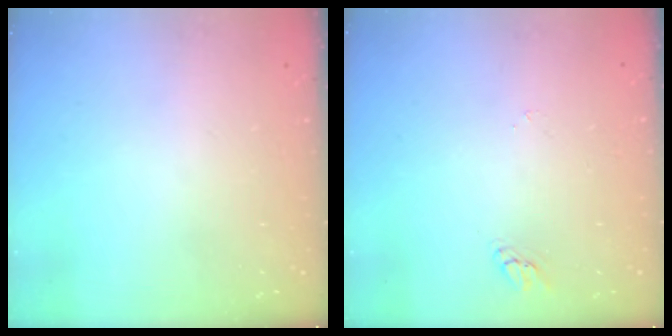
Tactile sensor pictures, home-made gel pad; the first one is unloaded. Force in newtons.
{"total": 2.0, "press": 2.0, "slide": 0.2}